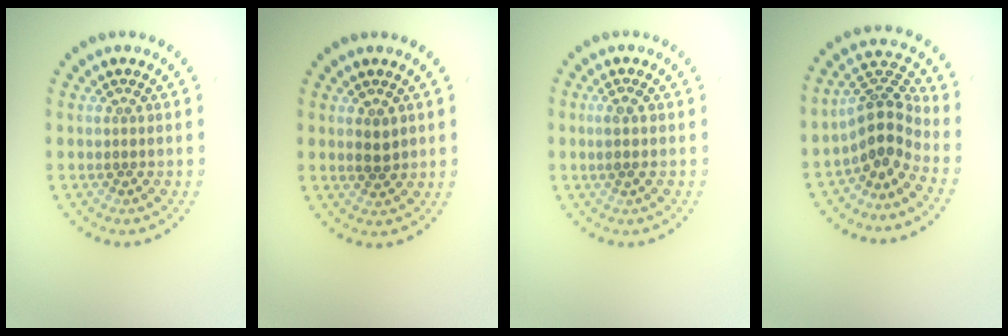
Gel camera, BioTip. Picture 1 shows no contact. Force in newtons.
{"total": 1.5, "press": 1.5, "slide": 0.3}
{"total": 1.1, "press": 0.8, "slide": 0.7}
{"total": 4.0, "press": 2.9, "slide": 2.7}